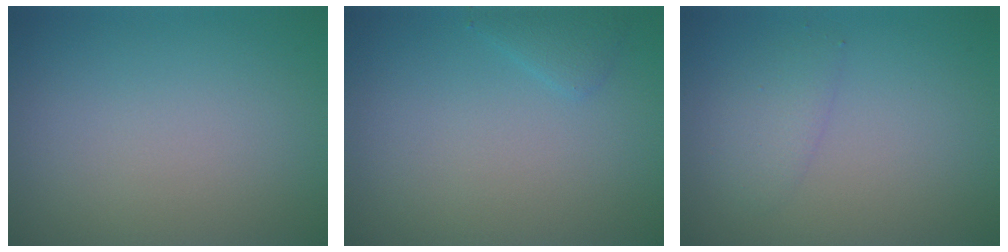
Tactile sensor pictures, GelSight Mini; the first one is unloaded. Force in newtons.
{"total": 1.1, "press": 1.1, "slide": 0.1}
{"total": 1.5, "press": 1.5, "slide": 0.1}